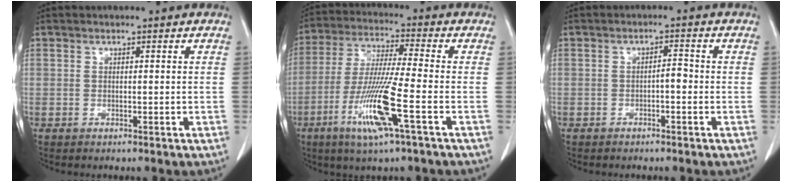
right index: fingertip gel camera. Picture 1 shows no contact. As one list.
[{"total": 12.5, "force": [-4.8, -0.2, 11.5], "torque": [-0.235, -0.021, -0.095]}, {"total": 1.8, "force": [-0.5, 0.5, 1.6], "torque": [-0.022, 0.005, -0.010]}]